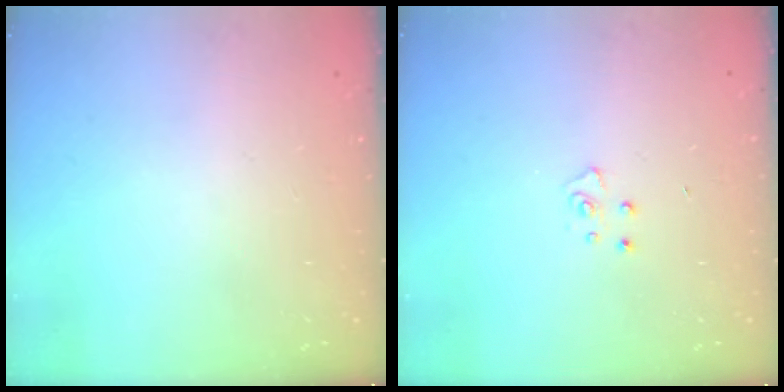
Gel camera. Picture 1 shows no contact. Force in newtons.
{"total": 4.4, "press": 4.4, "slide": 0.3}